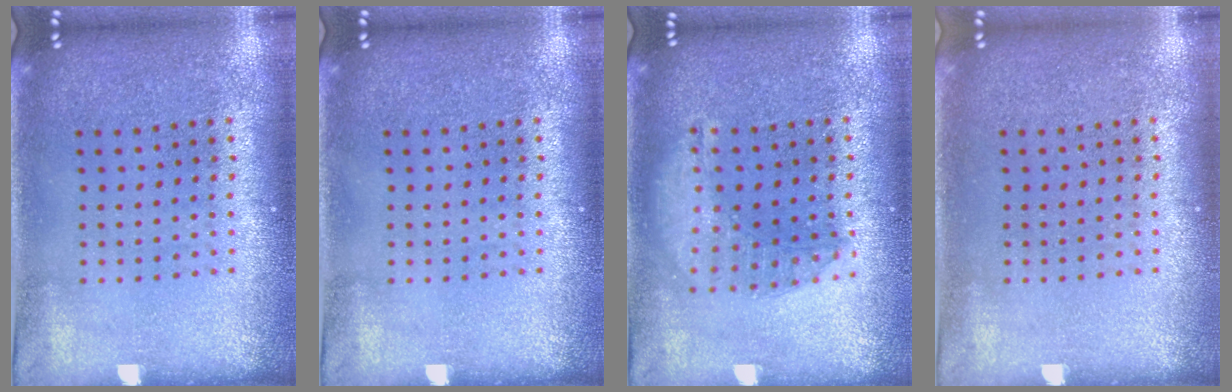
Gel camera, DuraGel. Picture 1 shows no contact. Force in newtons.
{"total": 0.0}
{"total": 1.4, "press": 1.4, "slide": 0.4}
{"total": 0.0}